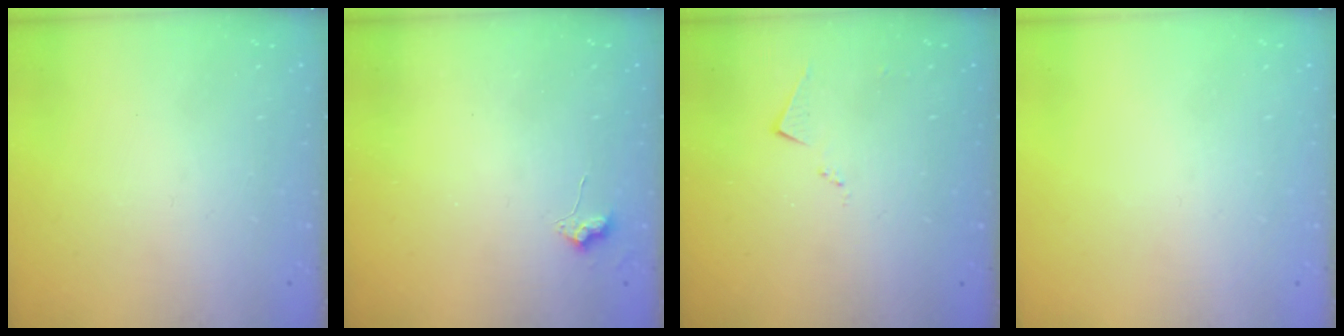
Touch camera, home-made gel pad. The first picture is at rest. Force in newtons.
{"total": 6.5, "press": 6.4, "slide": 0.9}
{"total": 6.2, "press": 6.1, "slide": 0.6}
{"total": 0.0}